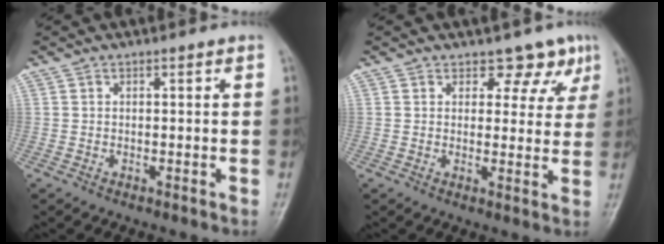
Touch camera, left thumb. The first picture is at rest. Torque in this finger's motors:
{"motor_torque": [0.30, 0.27, -0.25, -0.08, 0.04]}